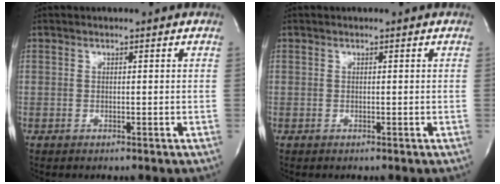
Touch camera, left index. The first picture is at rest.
{"total": 0.0}